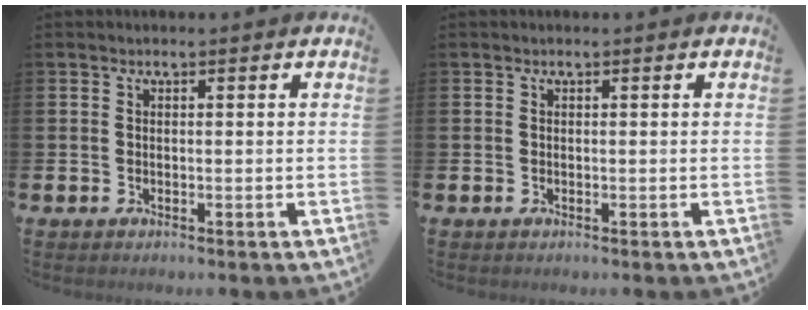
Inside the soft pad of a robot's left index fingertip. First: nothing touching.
{"total": 0.0}